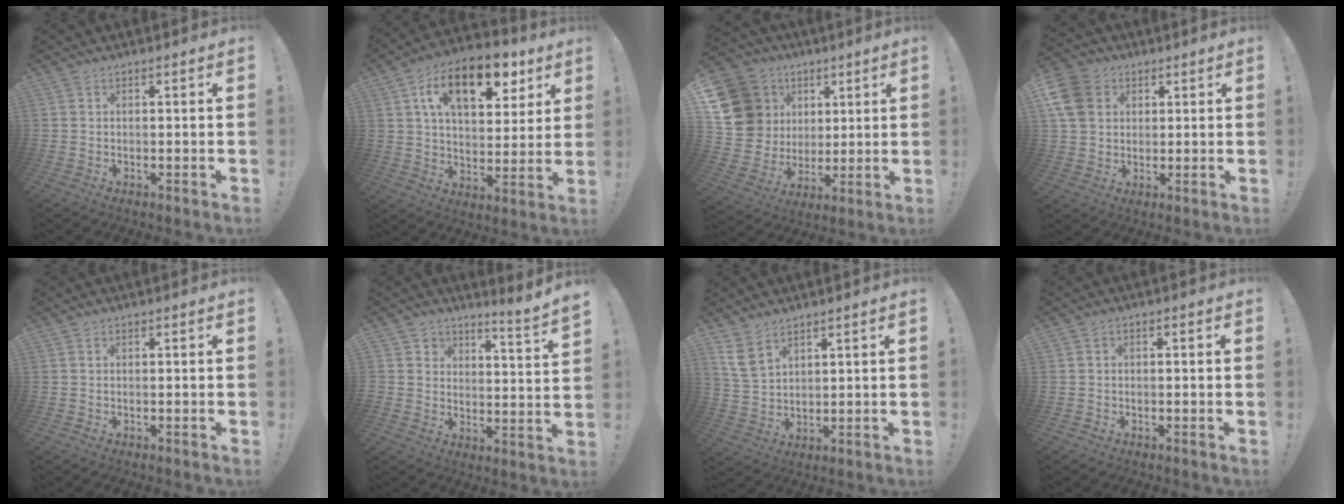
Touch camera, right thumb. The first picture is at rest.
{"total": 17.9, "force": [8.7, 9.2, 12.6], "torque": [-0.188, -0.030, 0.144]}
{"total": 18.4, "force": [5.7, 15.8, 7.5], "torque": [-0.135, -0.021, 0.139]}
{"total": 13.0, "force": [3.7, 11.0, 5.7], "torque": [-0.081, -0.005, 0.079]}
{"total": 0.0}
{"total": 4.6, "force": [4.2, 1.1, 1.5], "torque": [-0.025, -0.042, 0.073]}
{"total": 7.0, "force": [4.7, 3.5, 3.8], "torque": [-0.077, -0.019, 0.091]}
{"total": 1.0, "force": [-0.8, 0.1, 0.6], "torque": [-0.009, 0.003, -0.013]}